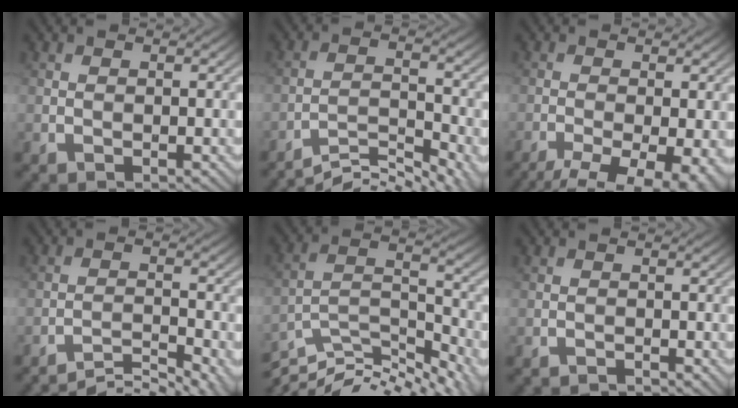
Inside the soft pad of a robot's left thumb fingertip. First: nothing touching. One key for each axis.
{"total": 8.3, "fx": -7.2, "fy": 1.5, "fz": 3.8, "tx": -0.072, "ty": 0.001, "tz": -0.115}
{"total": 11.1, "fx": -7.2, "fy": 3.8, "fz": 7.5, "tx": -0.121, "ty": -0.031, "tz": -0.085}
{"total": 5.6, "fx": -4.8, "fy": 0.8, "fz": 2.9, "tx": -0.052, "ty": 0.005, "tz": -0.078}
{"total": 12.5, "fx": -10.0, "fy": 3.5, "fz": 6.7, "tx": -0.139, "ty": -0.007, "tz": -0.168}
{"total": 0.8, "fx": -0.8, "fy": 0.0, "fz": 0.1, "tx": 0.000, "ty": 0.001, "tz": -0.018}